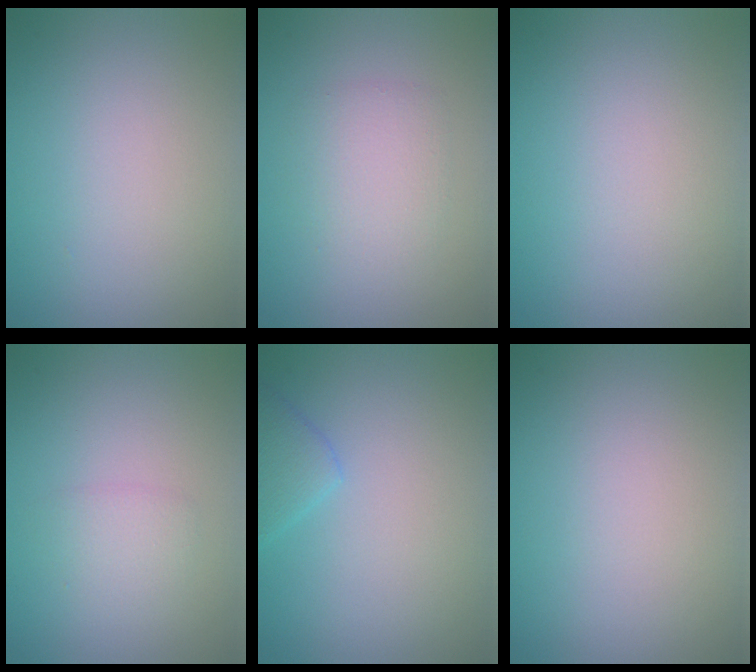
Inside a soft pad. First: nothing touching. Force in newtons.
{"total": 2.3, "press": 2.3, "slide": 0.1}
{"total": 0.0}
{"total": 1.4, "press": 1.4, "slide": 0.0}
{"total": 2.1, "press": 2.1, "slide": 0.1}
{"total": 0.0}